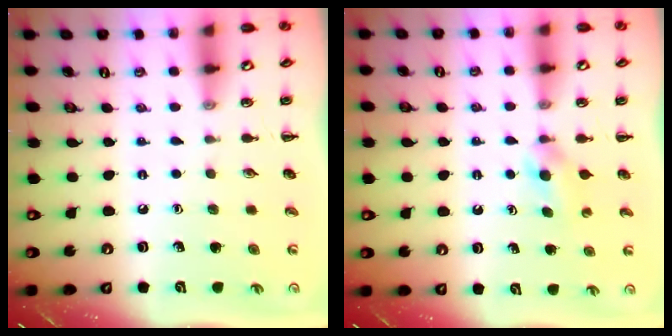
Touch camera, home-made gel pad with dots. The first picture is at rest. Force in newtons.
{"total": 3.6, "press": 3.4, "slide": 1.4}